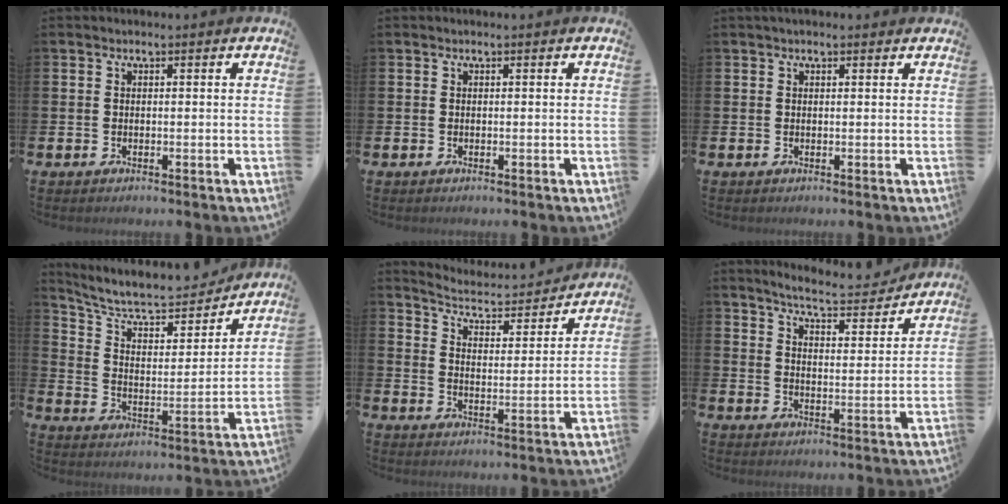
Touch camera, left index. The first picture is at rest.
{"total": 0.0}
{"total": 0.9, "force": [0.7, 0.3, 0.4], "torque": [-0.003, 0.003, 0.012]}
{"total": 8.9, "force": [7.9, 2.6, 3.1], "torque": [-0.090, -0.055, 0.131]}
{"total": 4.8, "force": [4.6, 1.0, 0.8], "torque": [-0.030, -0.046, 0.071]}
{"total": 6.0, "force": [5.8, 0.2, 1.4], "torque": [-0.031, -0.045, 0.094]}